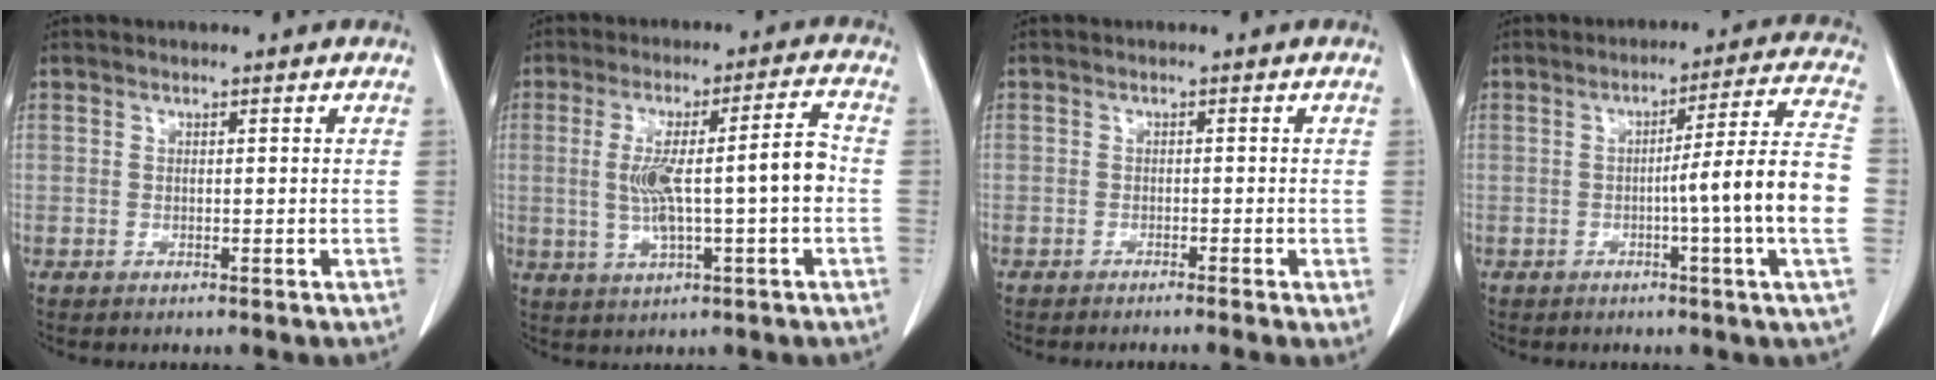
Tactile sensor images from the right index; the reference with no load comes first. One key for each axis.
{"total": 10.7, "fx": -0.8, "fy": 1.0, "fz": 10.7, "tx": -0.191, "ty": 0.023, "tz": -0.008}
{"total": 3.0, "fx": -2.2, "fy": 0.1, "fz": 2.0, "tx": -0.019, "ty": -0.003, "tz": -0.030}
{"total": 12.6, "fx": -2.2, "fy": -2.1, "fz": 12.2, "tx": -0.171, "ty": 0.002, "tz": -0.037}